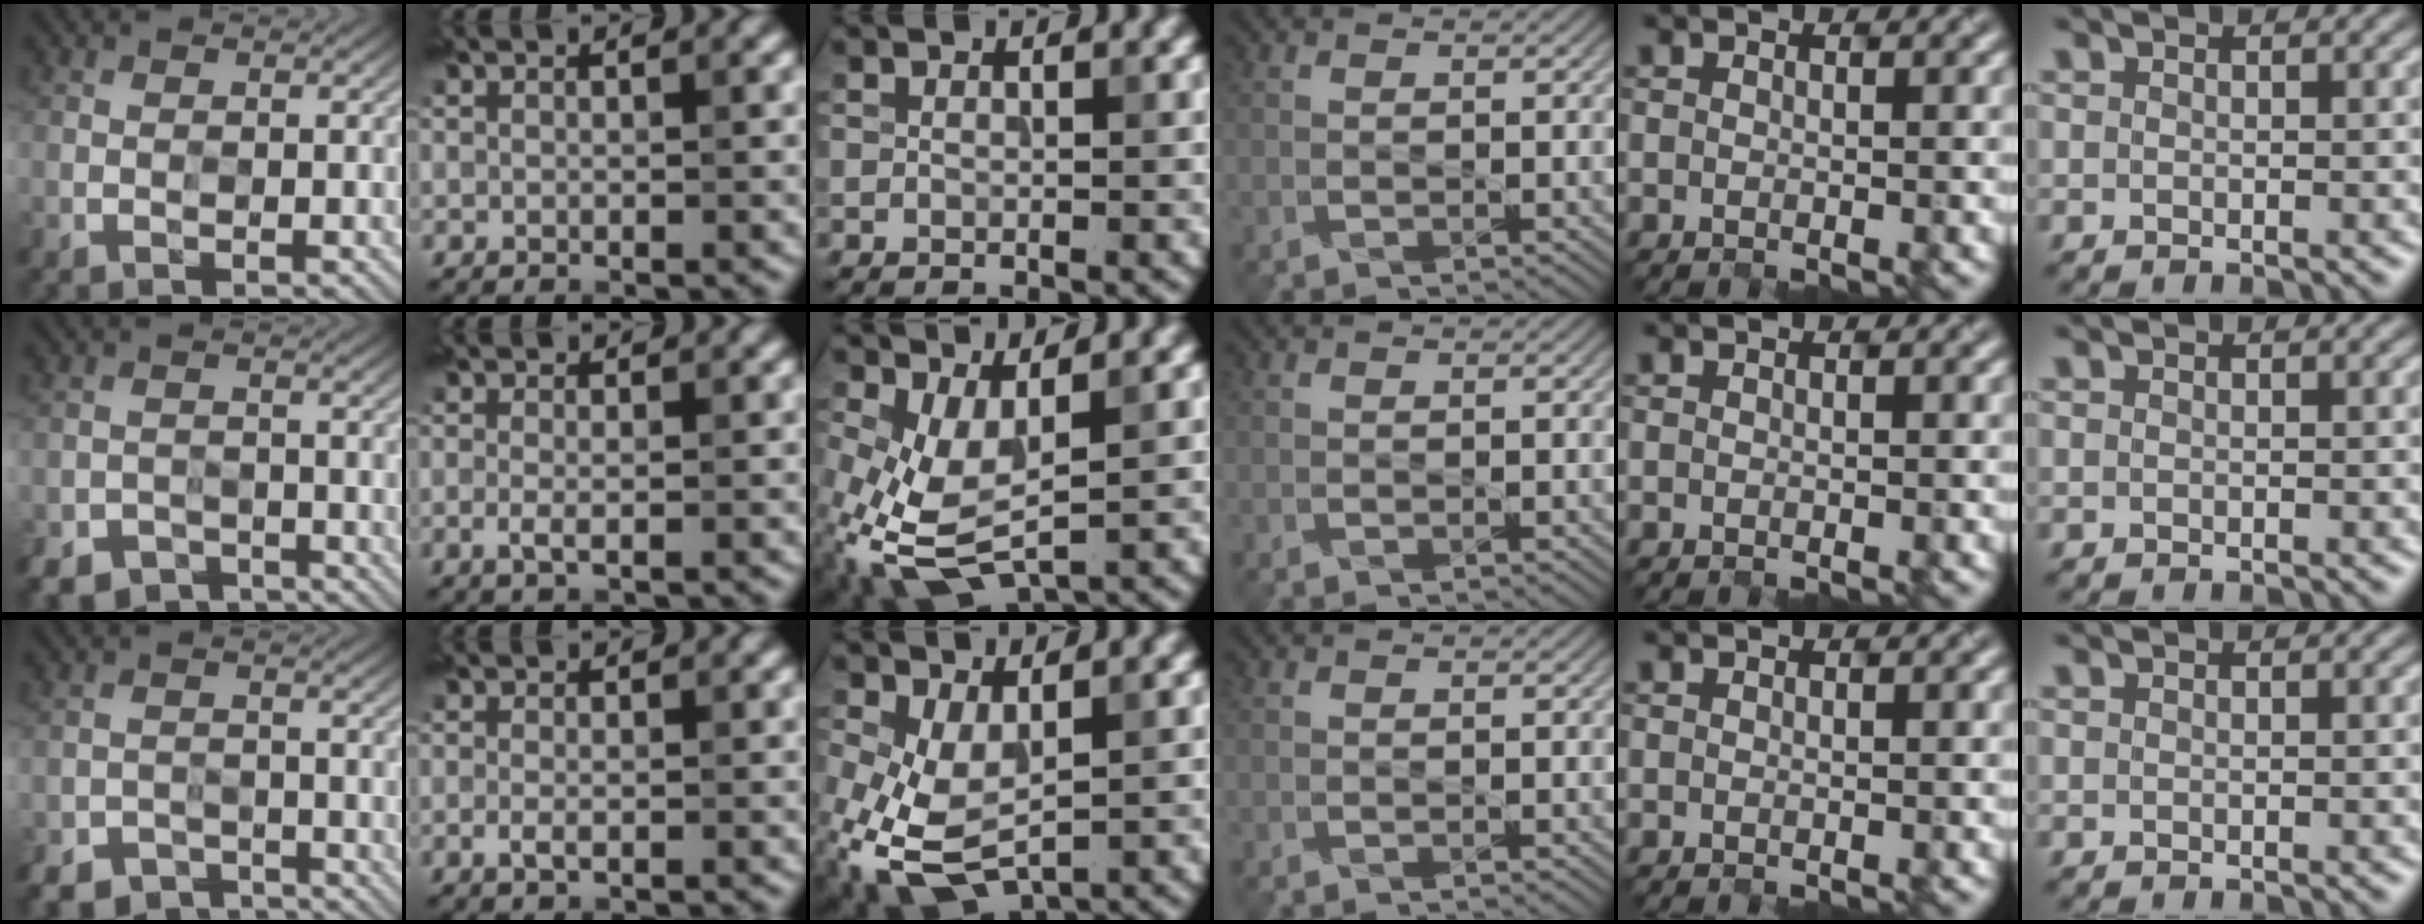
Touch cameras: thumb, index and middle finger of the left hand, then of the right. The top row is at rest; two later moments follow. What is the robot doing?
{"motion": "close", "object": "glasses case"}